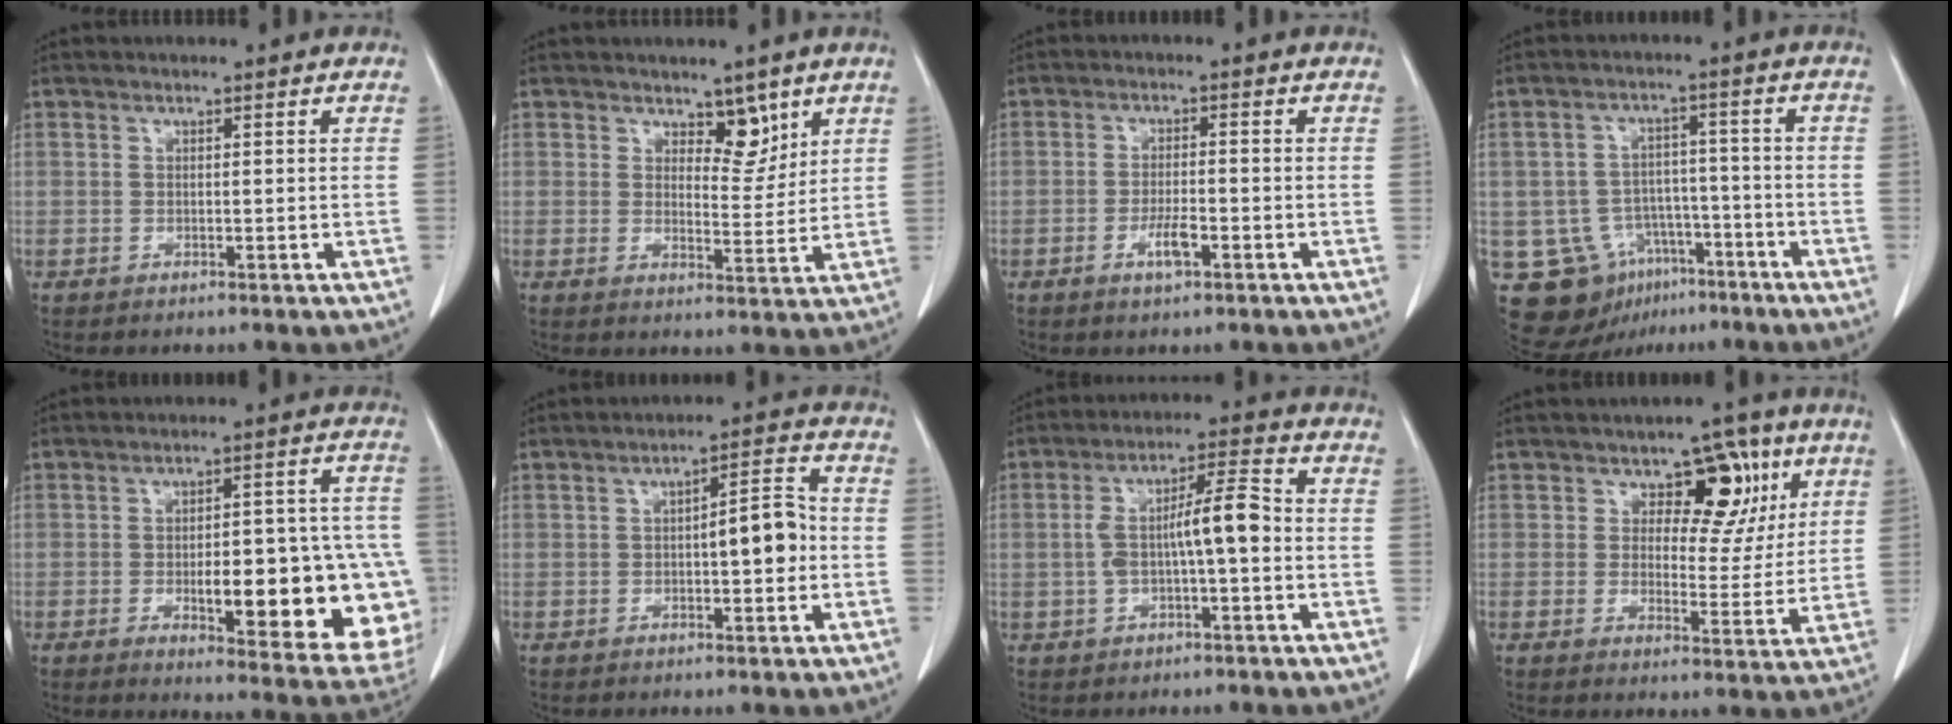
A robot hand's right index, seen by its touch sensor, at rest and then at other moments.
{"total": 4.6, "force": [3.2, 2.2, 2.5], "torque": [-0.024, -0.007, 0.050]}
{"total": 3.5, "force": [-1.7, 0.7, 3.0], "torque": [-0.059, -0.001, -0.029]}
{"total": 11.3, "force": [-5.8, 8.9, 3.7], "torque": [-0.064, 0.025, -0.081]}
{"total": 20.8, "force": [-4.5, 5.8, 19.5], "torque": [-0.164, 0.023, -0.032]}
{"total": 6.2, "force": [-0.6, 1.7, 5.9], "torque": [-0.082, 0.018, -0.010]}
{"total": 7.8, "force": [-0.7, 1.6, 7.6], "torque": [-0.143, 0.027, -0.012]}
{"total": 8.6, "force": [3.9, 5.2, 5.7], "torque": [-0.053, 0.012, 0.053]}